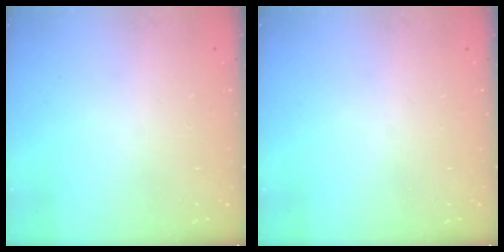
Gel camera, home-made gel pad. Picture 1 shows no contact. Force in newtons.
{"total": 0.0}